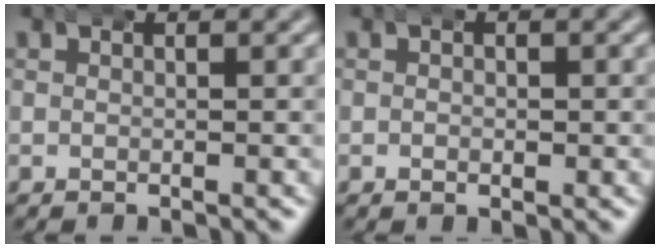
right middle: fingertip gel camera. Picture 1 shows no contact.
{"total": 0.8, "force": [0.0, 0.6, 0.5], "torque": [-0.007, 0.000, -0.001]}